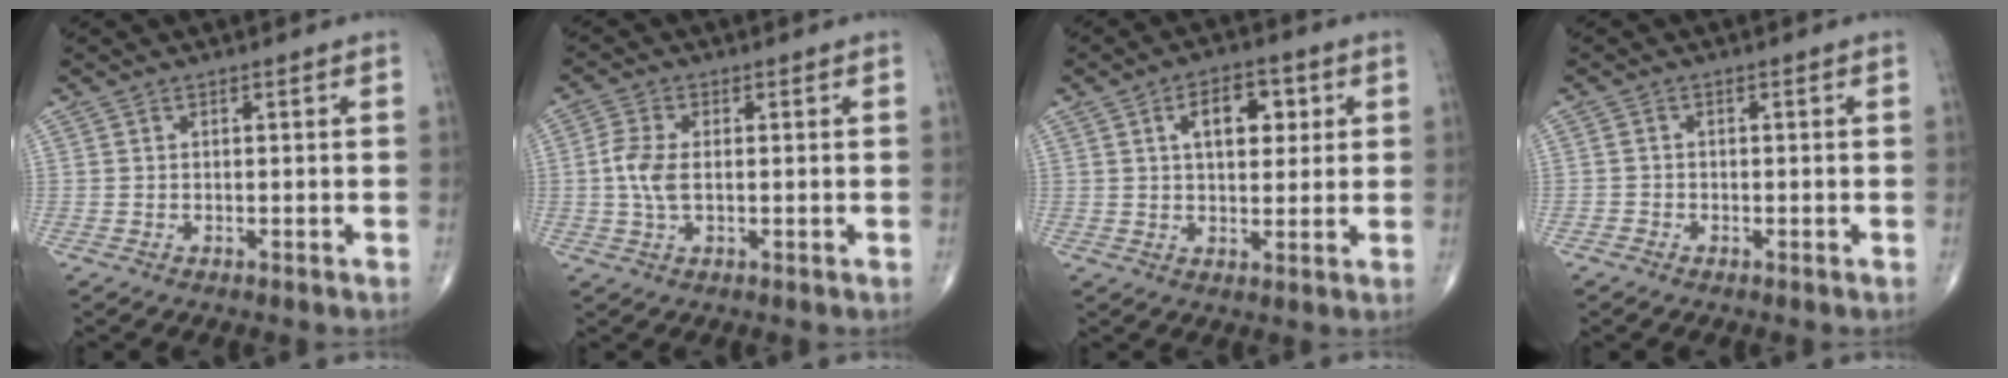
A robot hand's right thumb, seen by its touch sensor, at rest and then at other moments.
{"total": 5.1, "force": [0.1, 2.7, 4.3], "torque": [-0.108, 0.003, -0.001]}
{"total": 8.5, "force": [2.6, 4.8, 6.5], "torque": [-0.066, -0.001, 0.038]}
{"total": 1.1, "force": [-0.6, 0.9, -0.1], "torque": [0.008, 0.006, -0.018]}